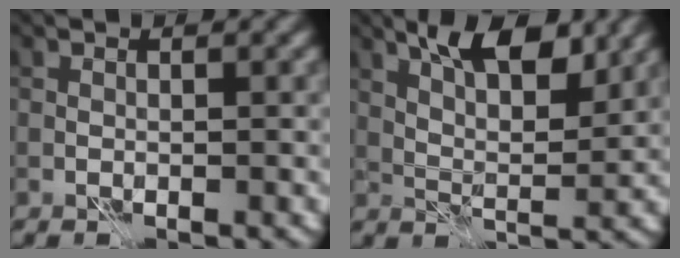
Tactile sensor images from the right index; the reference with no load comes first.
{"total": 7.2, "force": [4.3, 2.7, 5.1], "torque": [-0.076, 0.005, 0.068]}